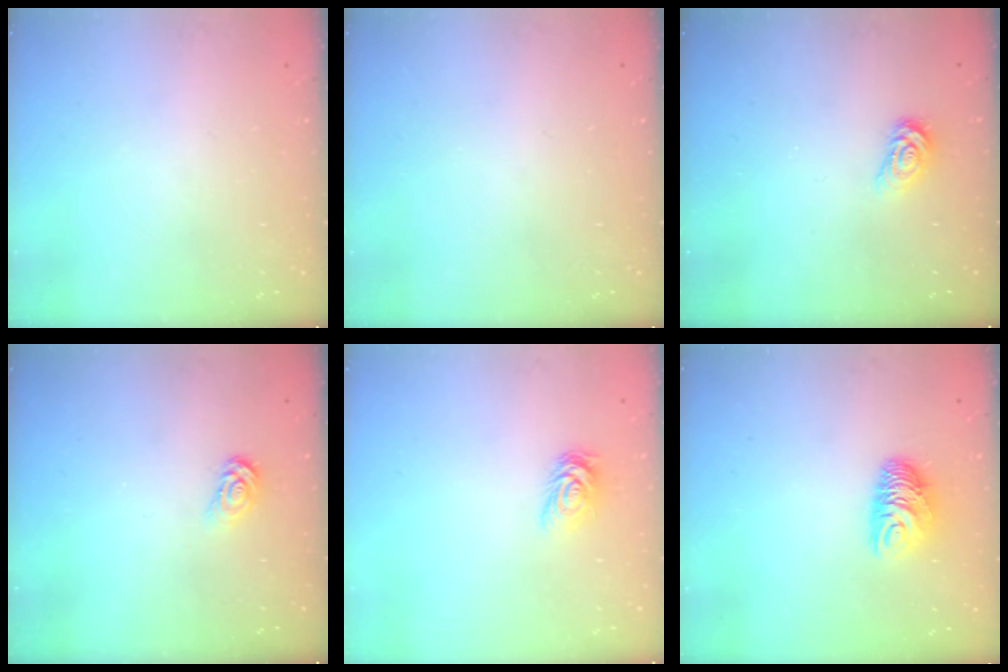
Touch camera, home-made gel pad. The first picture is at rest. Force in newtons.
{"total": 0.0}
{"total": 3.8, "press": 3.8, "slide": 0.4}
{"total": 3.2, "press": 3.1, "slide": 0.4}
{"total": 4.6, "press": 4.6, "slide": 0.7}
{"total": 8.6, "press": 8.6, "slide": 0.1}